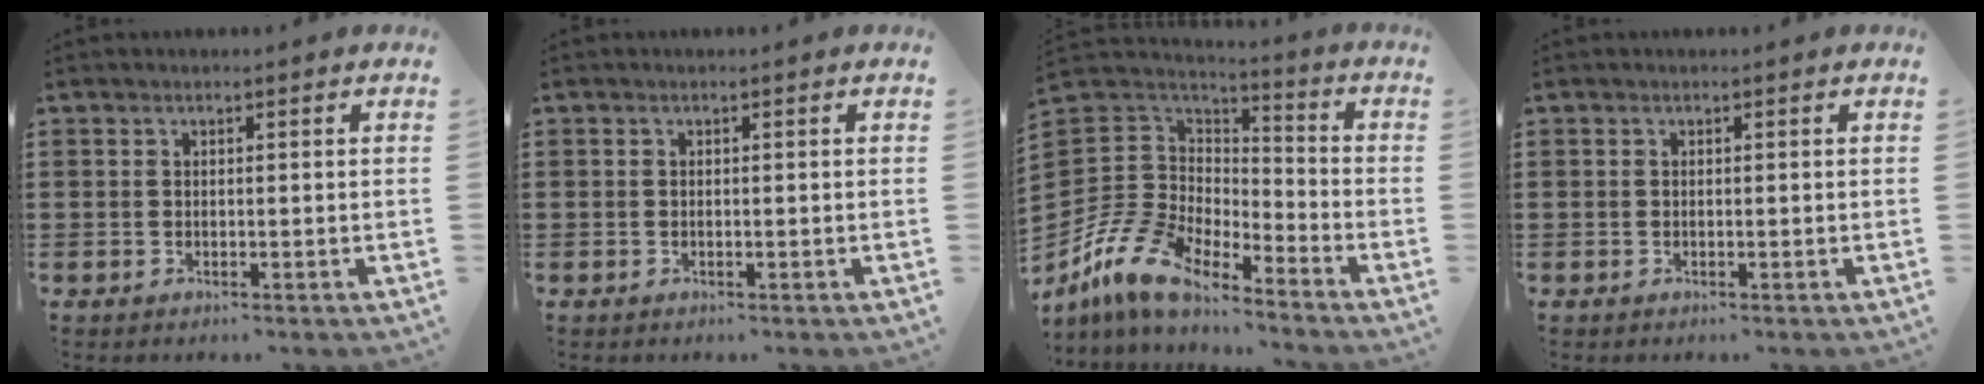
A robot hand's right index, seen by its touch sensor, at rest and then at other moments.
{"total": 0.0}
{"total": 10.9, "force": [-8.6, 5.1, 4.5], "torque": [-0.136, 0.008, -0.179]}
{"total": 0.0}